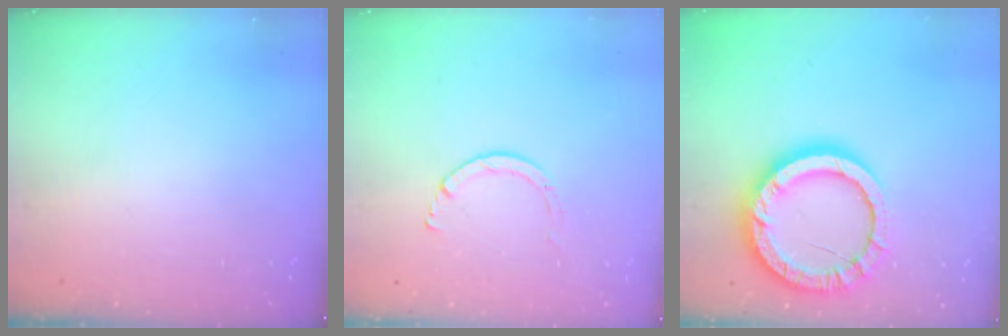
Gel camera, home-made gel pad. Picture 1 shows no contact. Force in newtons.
{"total": 2.9, "press": 2.9, "slide": 0.2}
{"total": 17.2, "press": 17.1, "slide": 1.5}